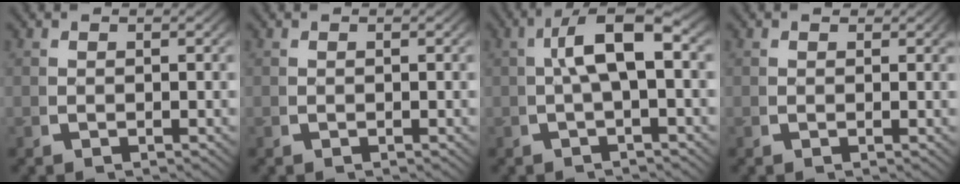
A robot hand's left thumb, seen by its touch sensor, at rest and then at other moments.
{"total": 0.0}
{"total": 6.2, "force": [0.6, 2.4, 5.7], "torque": [-0.101, 0.012, 0.001]}
{"total": 0.7, "force": [0.6, 0.3, 0.2], "torque": [0.005, 0.001, 0.008]}